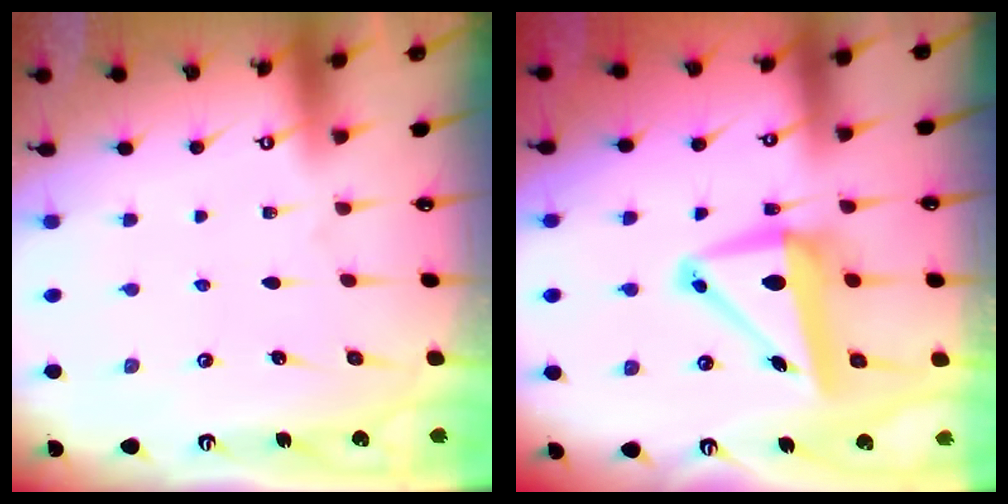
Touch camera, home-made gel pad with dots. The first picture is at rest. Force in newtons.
{"total": 9.4, "press": 9.1, "slide": 2.4}